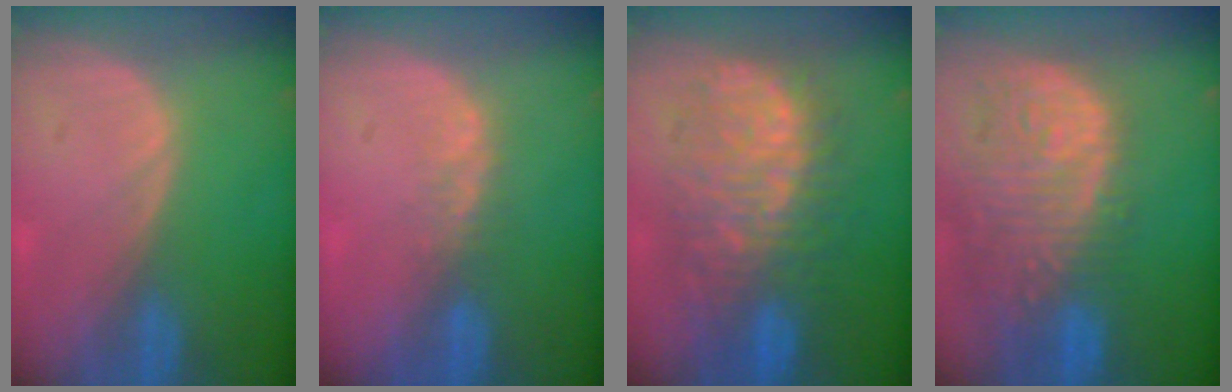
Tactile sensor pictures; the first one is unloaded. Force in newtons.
{"total": 2.5, "press": 1.9, "slide": 1.5}
{"total": 11.9, "press": 11.8, "slide": 1.4}
{"total": 14.2, "press": 11.7, "slide": 8.1}